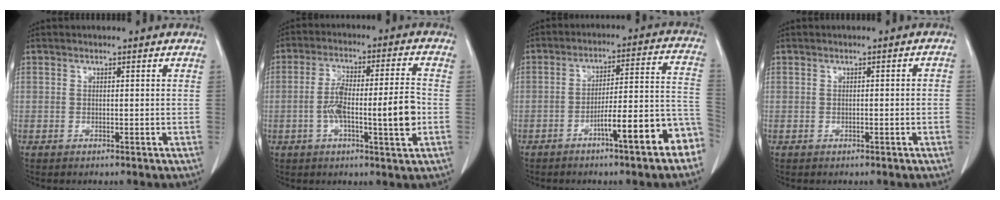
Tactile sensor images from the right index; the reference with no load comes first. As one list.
[{"total": 10.8, "force": [-2.2, 1.4, 10.5], "torque": [-0.182, 0.015, -0.038]}, {"total": 12.5, "force": [-6.7, 1.4, 10.4], "torque": [-0.124, 0.035, -0.094]}, {"total": 1.2, "force": [-0.4, 0.4, 1.1], "torque": [-0.013, 0.009, -0.002]}]